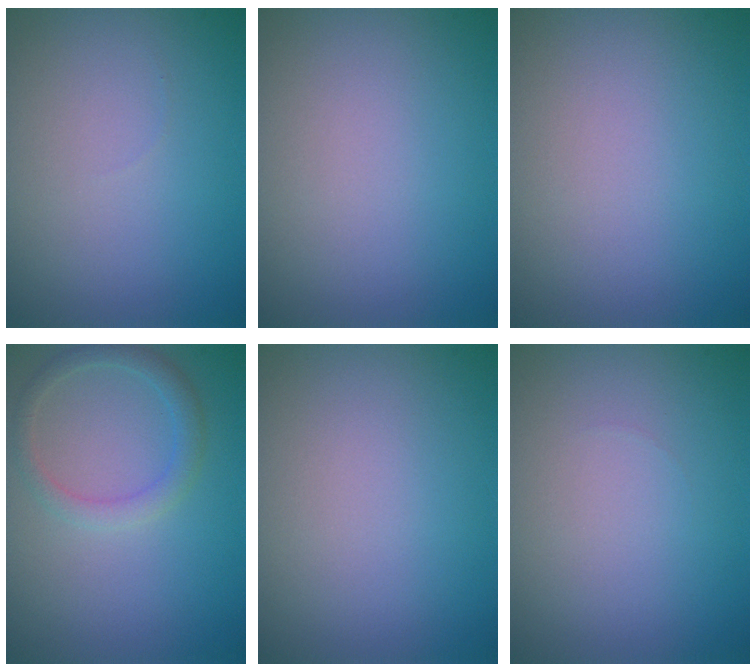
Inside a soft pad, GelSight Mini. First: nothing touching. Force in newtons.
{"total": 0.0}
{"total": 0.0}
{"total": 1.9, "press": 1.9, "slide": 0.1}
{"total": 0.0}
{"total": 0.0}